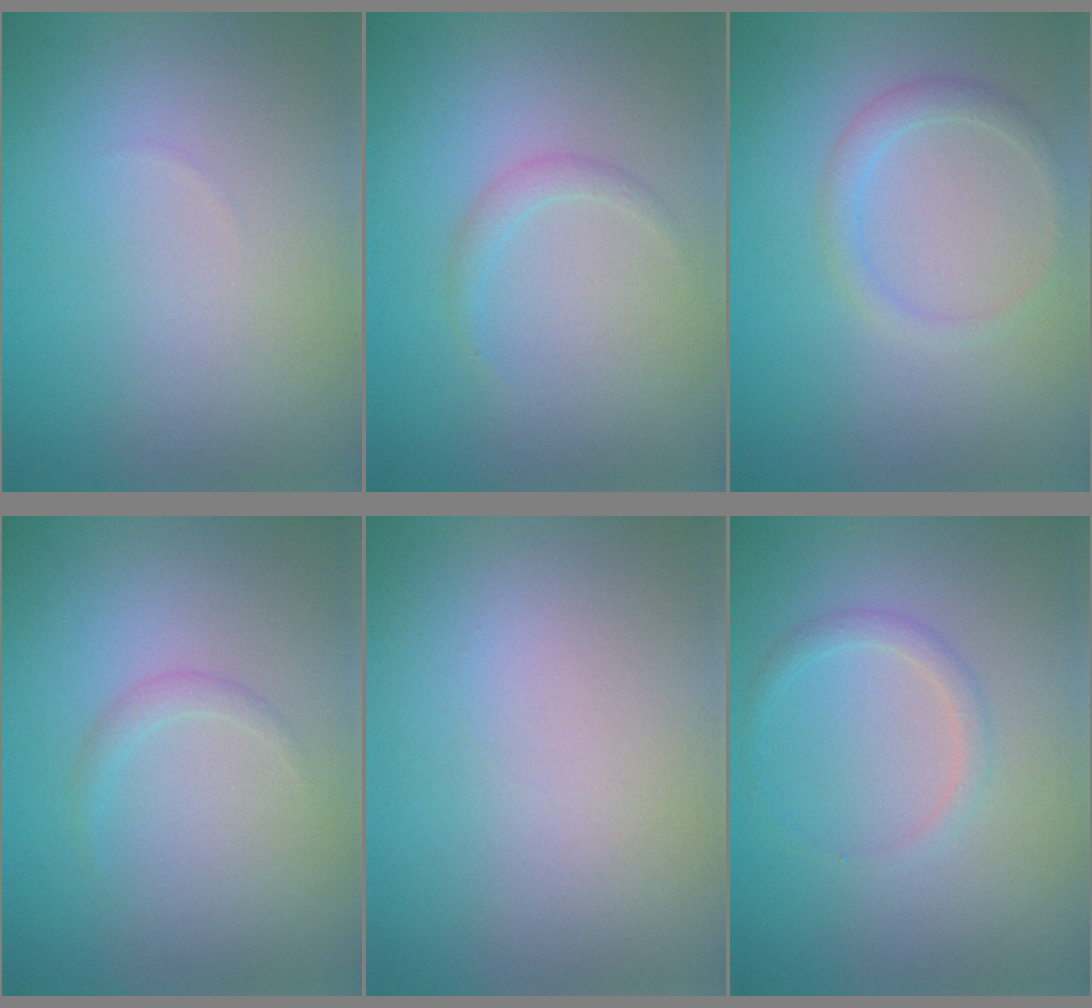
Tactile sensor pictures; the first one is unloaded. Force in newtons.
{"total": 1.0, "press": 1.0, "slide": 0.1}
{"total": 1.7, "press": 1.7, "slide": 0.1}
{"total": 0.9, "press": 0.9, "slide": 0.0}
{"total": 0.0}
{"total": 1.3, "press": 1.3, "slide": 0.1}